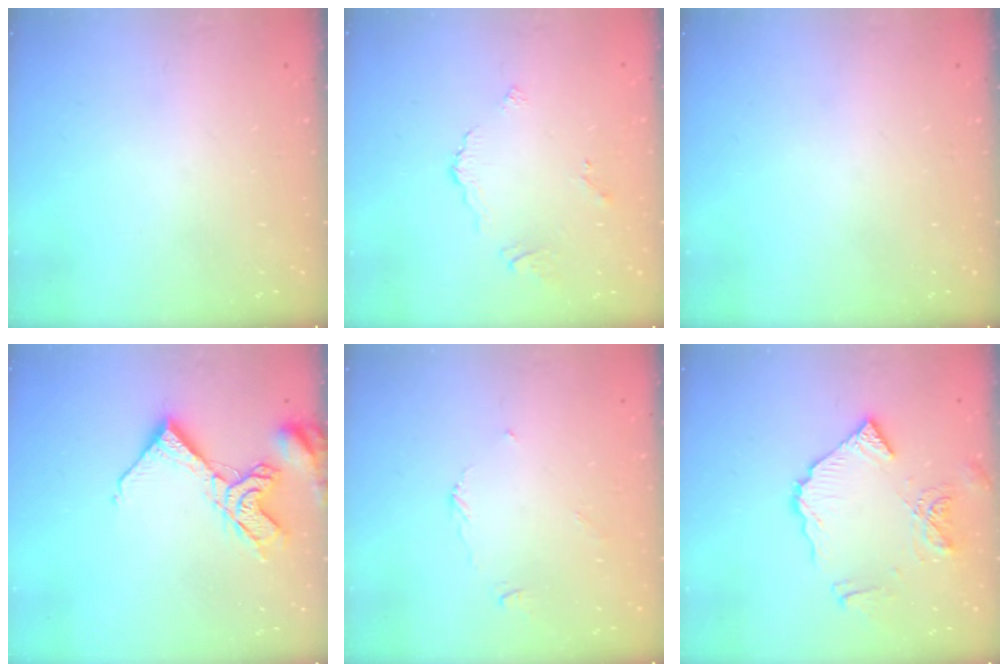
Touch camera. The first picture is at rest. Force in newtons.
{"total": 3.9, "press": 3.9, "slide": 0.3}
{"total": 0.0}
{"total": 11.3, "press": 11.2, "slide": 1.6}
{"total": 2.7, "press": 2.7, "slide": 0.3}
{"total": 11.7, "press": 11.6, "slide": 1.2}